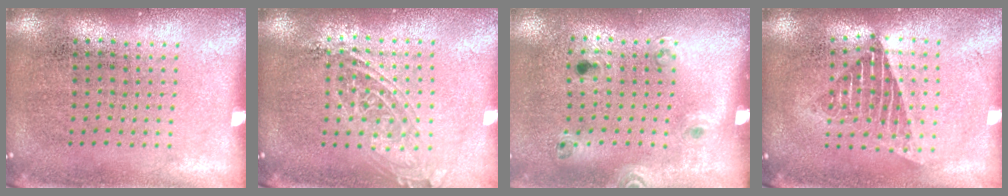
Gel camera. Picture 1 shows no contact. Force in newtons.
{"total": 1.6, "press": 1.3, "slide": 0.8}
{"total": 1.3, "press": 0.7, "slide": 1.1}
{"total": 1.5, "press": 1.4, "slide": 0.7}